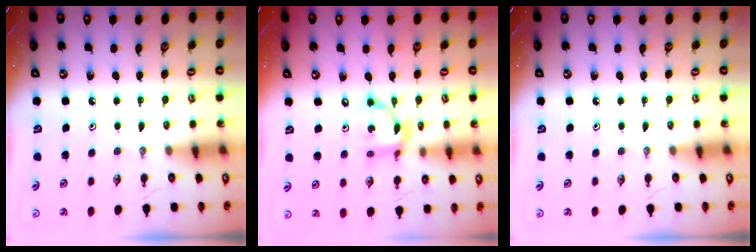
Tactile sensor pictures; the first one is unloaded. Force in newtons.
{"total": 10.6, "press": 10.6, "slide": 0.7}
{"total": 0.0}